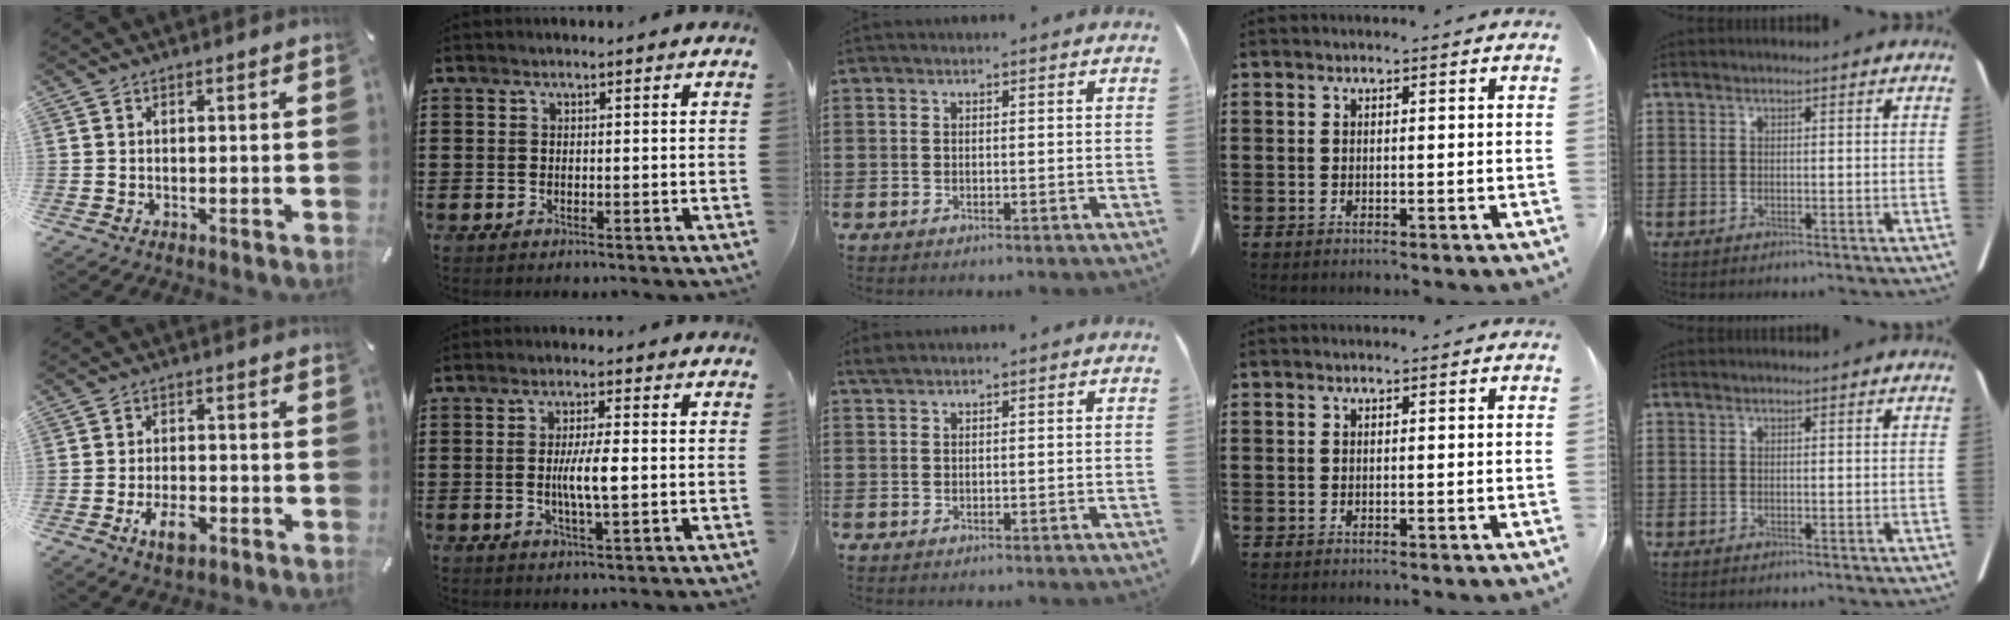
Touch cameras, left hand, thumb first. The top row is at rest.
{"thumb": {"total": 6.1, "force": [-3.0, 3.1, 4.3], "torque": [-0.091, 0.010, -0.057]}, "index": {"total": 5.2, "force": [-0.2, 0.9, 5.2], "torque": [-0.099, -0.002, -0.008]}, "middle": {"total": 0.9, "force": [0.7, 0.1, 0.5], "torque": [-0.012, 0.000, 0.014]}}